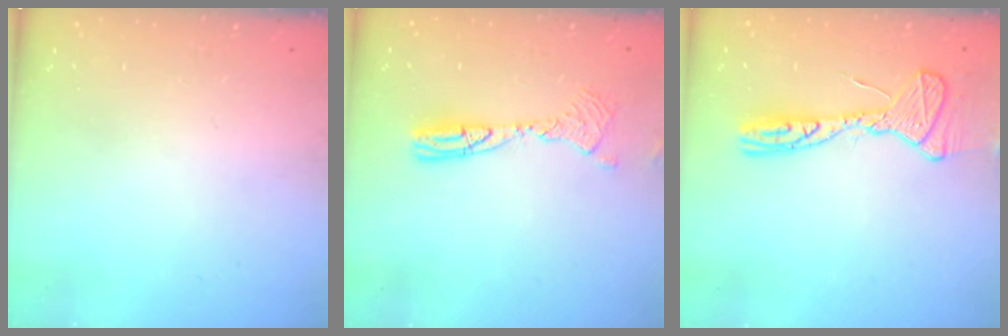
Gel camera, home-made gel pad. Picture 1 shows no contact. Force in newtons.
{"total": 9.5, "press": 9.2, "slide": 2.4}
{"total": 14.0, "press": 14.0, "slide": 1.3}